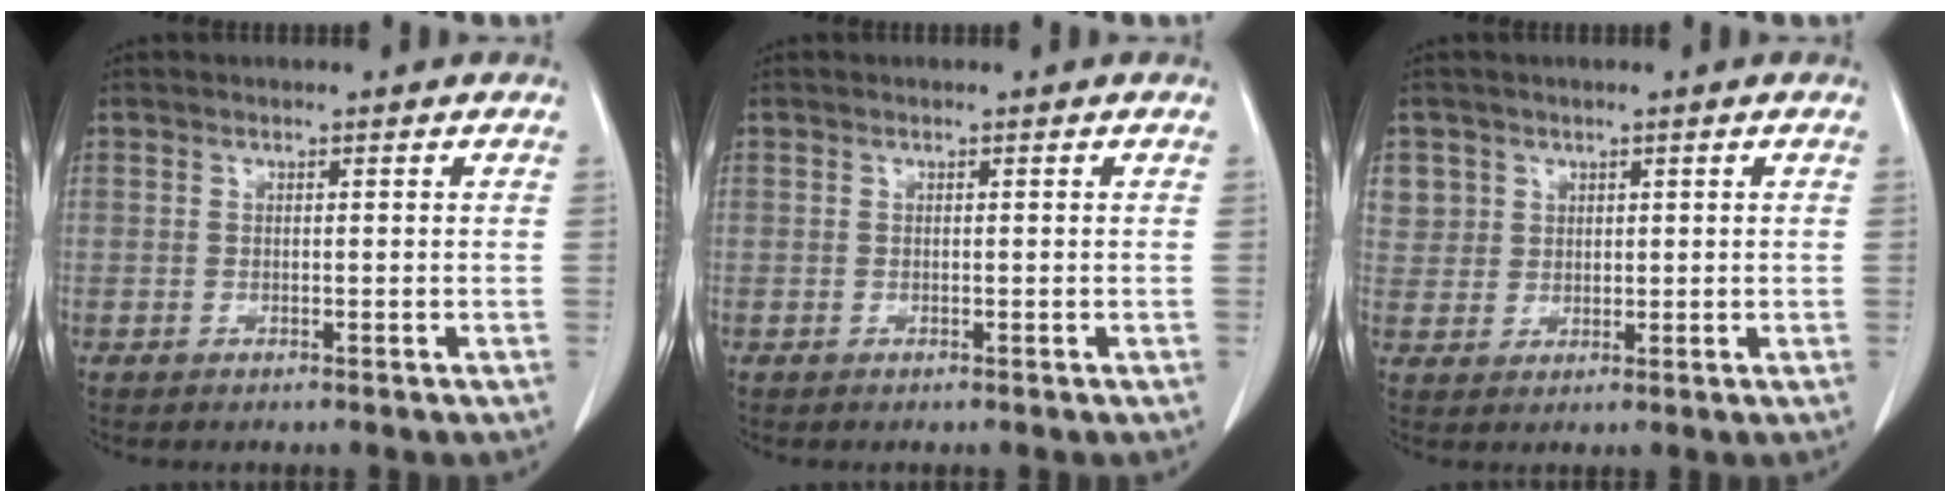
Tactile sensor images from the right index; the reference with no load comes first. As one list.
[{"total": 0.0}, {"total": 5.3, "force": [2.5, 4.6, 0.2], "torque": [0.009, 0.006, 0.052]}]